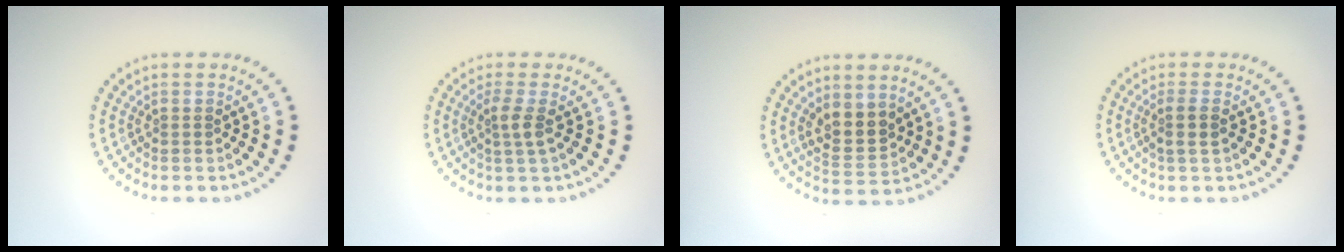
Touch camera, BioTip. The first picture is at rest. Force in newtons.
{"total": 1.8, "press": 1.3, "slide": 1.3}
{"total": 3.2, "press": 3.0, "slide": 1.1}
{"total": 1.5, "press": 1.3, "slide": 0.8}